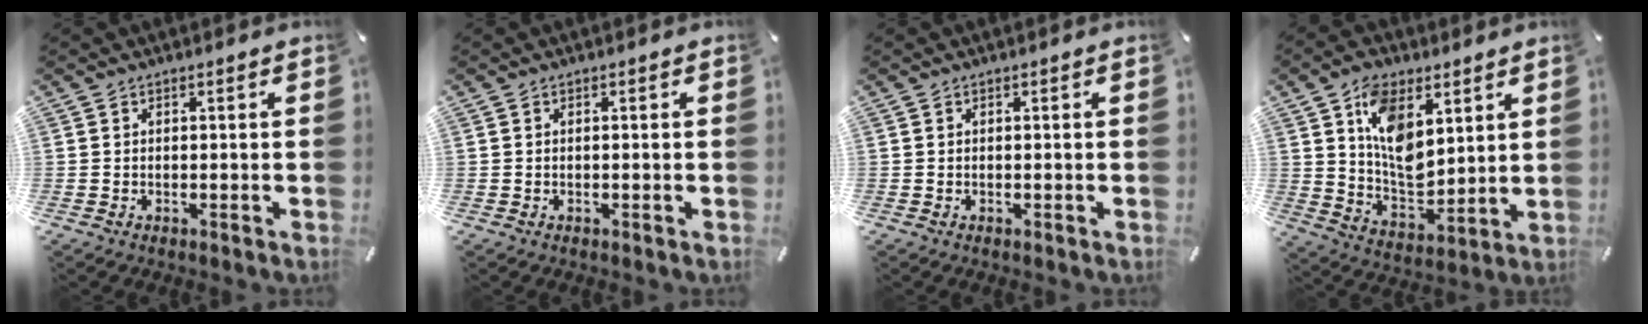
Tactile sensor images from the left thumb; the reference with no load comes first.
{"total": 0.0}
{"total": 0.0}
{"total": 12.9, "force": [5.8, 8.5, 7.8], "torque": [-0.129, -0.016, 0.110]}